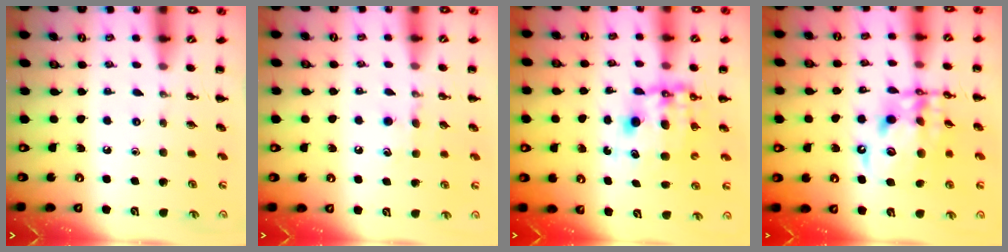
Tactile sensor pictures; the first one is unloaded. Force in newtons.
{"total": 6.1, "press": 5.9, "slide": 1.7}
{"total": 9.2, "press": 9.0, "slide": 2.2}
{"total": 13.6, "press": 13.2, "slide": 3.3}